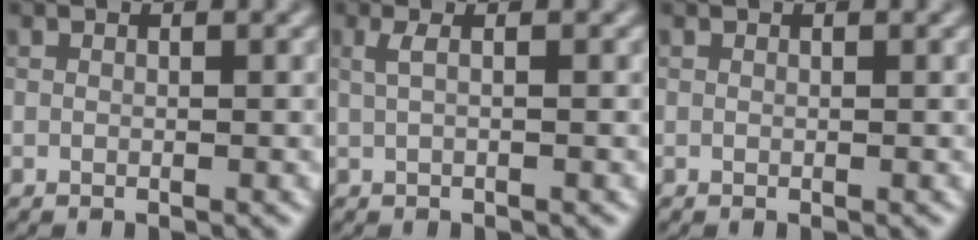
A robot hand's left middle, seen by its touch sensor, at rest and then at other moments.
{"total": 1.5, "force": [0.2, 0.5, 1.4], "torque": [-0.028, 0.003, 0.001]}
{"total": 0.0}